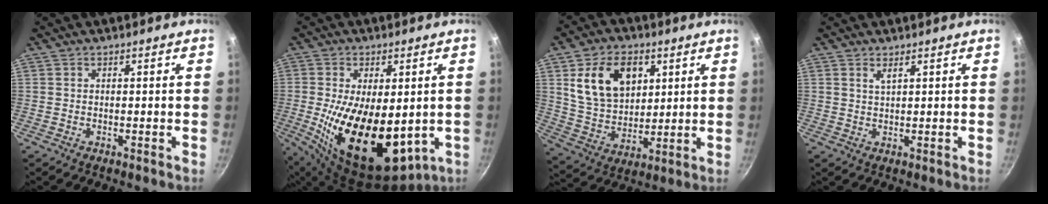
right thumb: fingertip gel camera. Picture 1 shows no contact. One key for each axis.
{"total": 20.2, "fx": -1.7, "fy": 10.8, "fz": 17.0, "tx": -0.284, "ty": -0.025, "tz": -0.006}
{"total": 15.6, "fx": 5.4, "fy": 10.7, "fz": 9.9, "tx": -0.143, "ty": -0.016, "tz": 0.103}
{"total": 1.5, "fx": 0.9, "fy": 0.4, "fz": 1.1, "tx": -0.022, "ty": -0.003, "tz": 0.019}